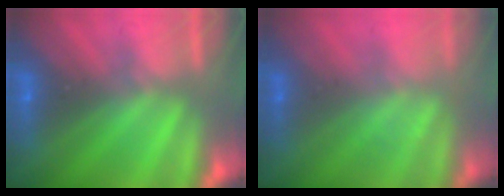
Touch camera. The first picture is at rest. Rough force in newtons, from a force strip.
{"total": 2.6}